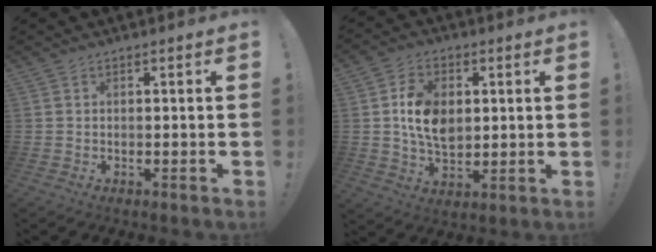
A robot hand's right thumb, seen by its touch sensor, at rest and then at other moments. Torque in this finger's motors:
{"motor_torque": [1.85, 1.85, 0.13, -0.06, 0.17]}